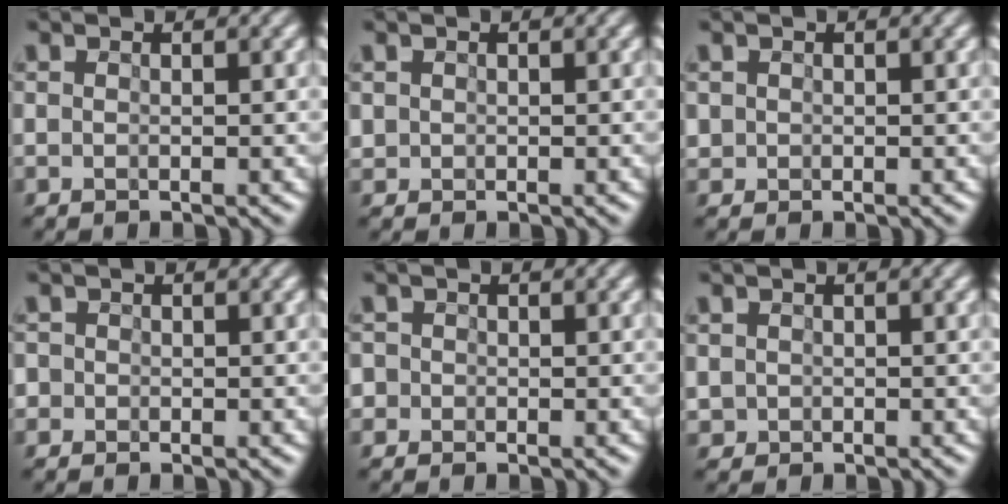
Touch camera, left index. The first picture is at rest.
{"total": 0.8, "force": [0.0, 0.8, 0.0], "torque": [0.000, 0.006, 0.006]}
{"total": 1.3, "force": [0.0, 1.3, 0.2], "torque": [-0.003, 0.013, 0.002]}
{"total": 2.9, "force": [-0.8, 2.7, 0.6], "torque": [-0.010, 0.019, -0.035]}
{"total": 3.2, "force": [-0.8, 3.0, 0.7], "torque": [-0.014, 0.021, -0.036]}
{"total": 1.3, "force": [-0.6, 1.2, 0.0], "torque": [0.005, 0.009, -0.009]}